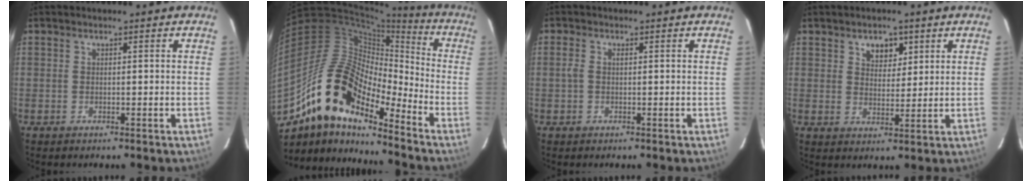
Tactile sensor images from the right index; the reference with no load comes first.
{"total": 18.6, "force": [-13.0, 6.8, 11.5], "torque": [-0.199, -0.006, -0.260]}
{"total": 1.3, "force": [0.1, 0.6, 1.2], "torque": [-0.027, 0.003, 0.000]}
{"total": 4.7, "force": [2.5, 3.1, 2.5], "torque": [-0.031, 0.003, 0.042]}